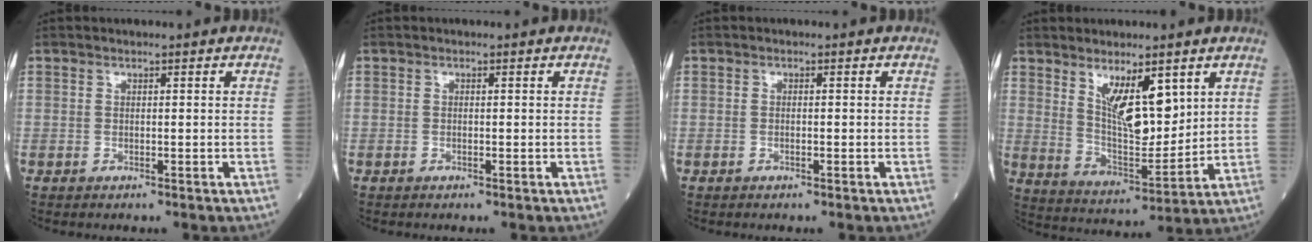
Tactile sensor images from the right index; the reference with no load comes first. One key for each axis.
{"total": 0.0}
{"total": 0.5, "fx": -0.1, "fy": 0.1, "fz": 0.5, "tx": -0.015, "ty": -0.002, "tz": -0.001}
{"total": 10.5, "fx": 4.9, "fy": 3.3, "fz": 8.6, "tx": -0.163, "ty": -0.013, "tz": 0.100}